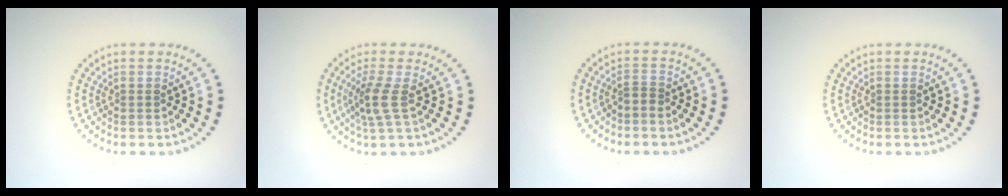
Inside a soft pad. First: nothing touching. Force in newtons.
{"total": 2.5, "press": 2.0, "slide": 1.5}
{"total": 0.7, "press": 0.5, "slide": 0.6}
{"total": 0.0}